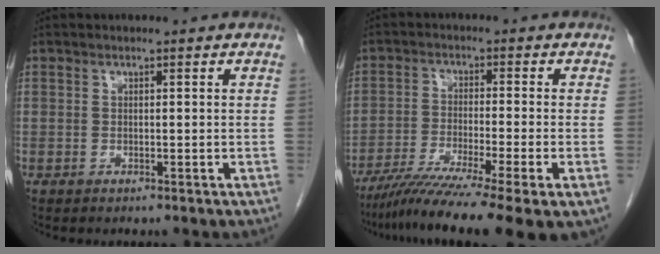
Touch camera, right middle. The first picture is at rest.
{"total": 13.8, "force": [-9.6, 0.1, 10.0], "torque": [-0.160, -0.036, -0.155]}